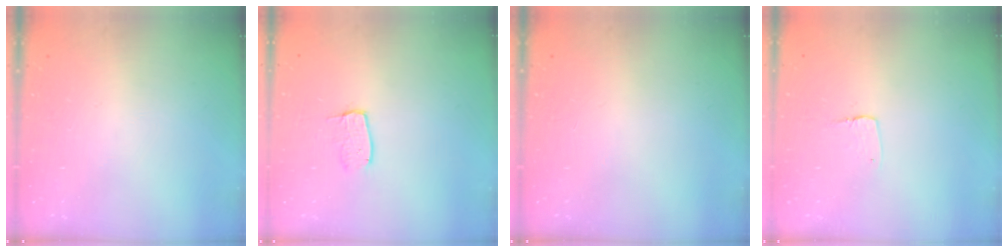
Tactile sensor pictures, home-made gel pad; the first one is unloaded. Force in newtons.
{"total": 3.8, "press": 3.8, "slide": 0.3}
{"total": 0.0}
{"total": 2.9, "press": 2.9, "slide": 0.2}